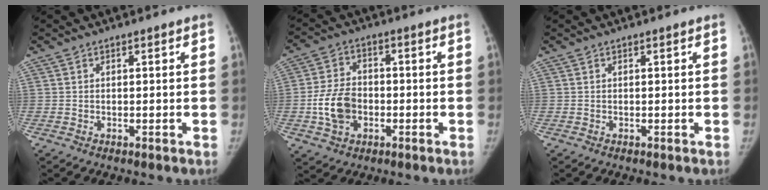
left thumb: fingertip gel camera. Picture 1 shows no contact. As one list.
[{"total": 8.9, "force": [-2.0, 6.6, 5.7], "torque": [-0.092, 0.011, -0.040]}, {"total": 0.0}]